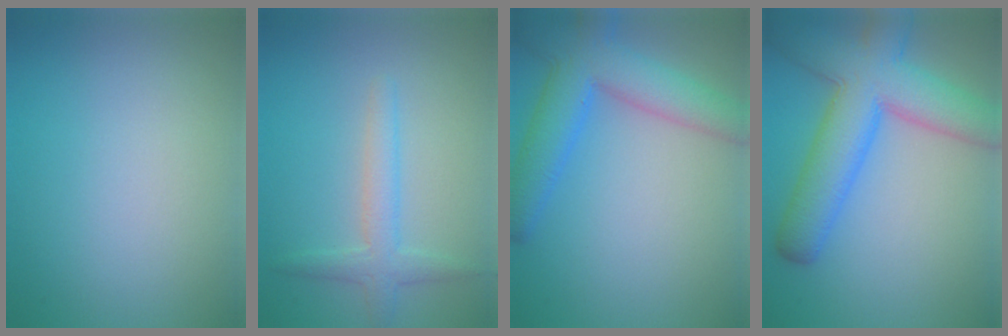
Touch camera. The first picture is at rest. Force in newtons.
{"total": 2.7, "press": 2.7, "slide": 0.1}
{"total": 6.9, "press": 6.9, "slide": 0.4}
{"total": 9.1, "press": 9.1, "slide": 0.4}